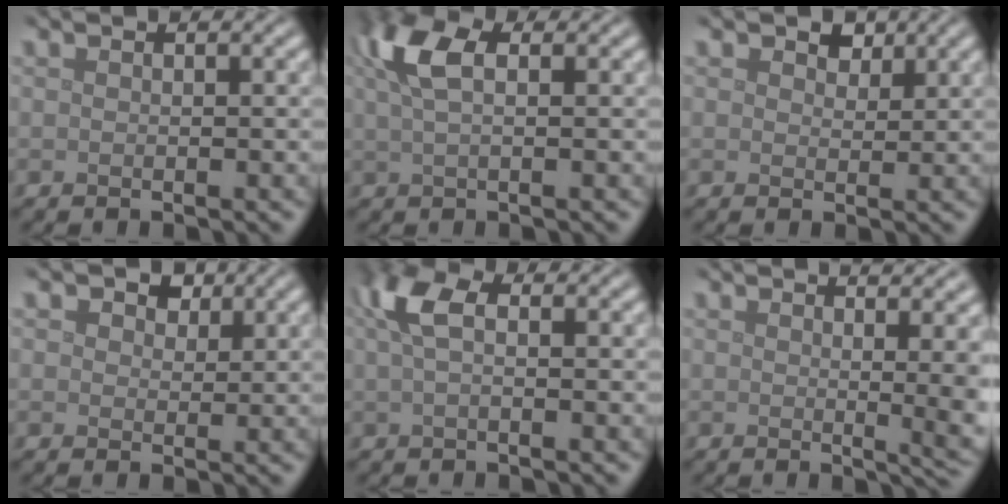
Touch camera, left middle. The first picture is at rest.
{"total": 4.8, "force": [1.9, 2.1, 3.8], "torque": [-0.082, 0.012, 0.031]}
{"total": 1.7, "force": [1.2, 1.0, 0.7], "torque": [-0.011, -0.004, 0.014]}
{"total": 2.8, "force": [1.6, 1.8, 1.4], "torque": [-0.021, -0.002, 0.014]}
{"total": 3.8, "force": [1.2, 1.7, 3.1], "torque": [-0.067, 0.011, 0.014]}
{"total": 8.6, "force": [2.2, 3.4, 7.6], "torque": [-0.037, 0.029, 0.008]}